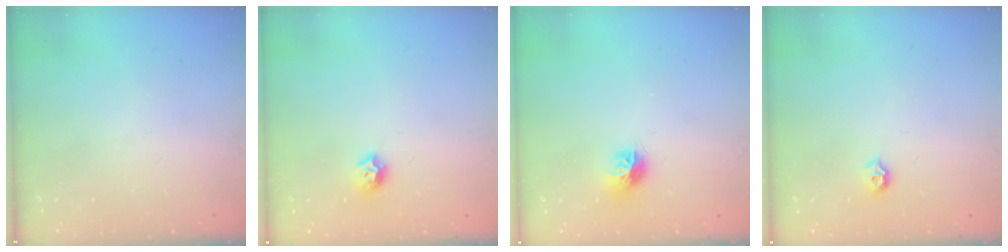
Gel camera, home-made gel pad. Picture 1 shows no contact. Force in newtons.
{"total": 6.4, "press": 6.4, "slide": 0.8}
{"total": 8.1, "press": 8.1, "slide": 0.2}
{"total": 5.8, "press": 5.8, "slide": 0.8}